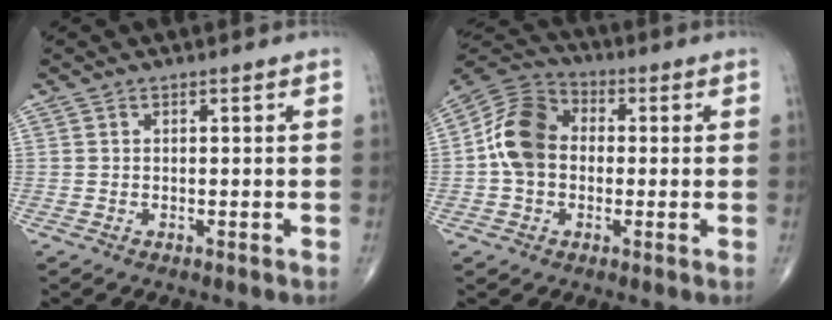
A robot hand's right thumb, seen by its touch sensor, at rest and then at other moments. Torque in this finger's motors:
{"motor_torque": [1.25, 1.78, 0.08, -0.05, 0.11]}